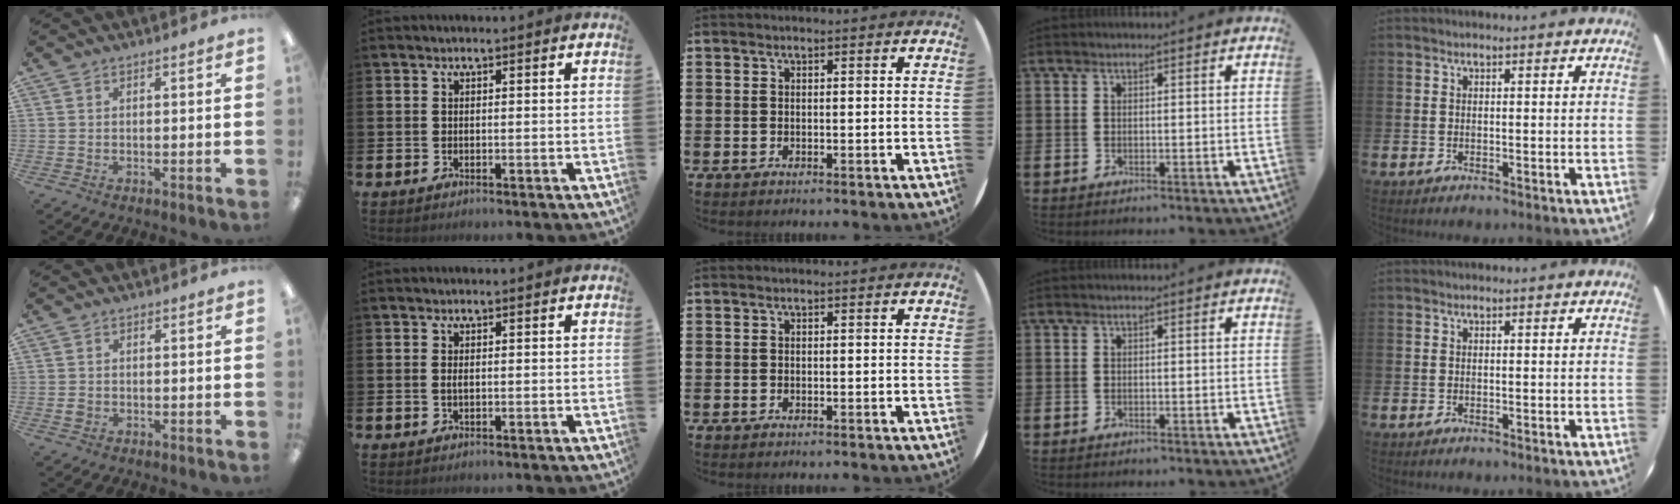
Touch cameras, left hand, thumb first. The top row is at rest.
{"thumb": {"total": 1.2, "force": [-0.1, 1.1, 0.5], "torque": [-0.009, 0.004, -0.004]}, "index": {"total": 0.6, "force": [0.0, 0.2, 0.6], "torque": [-0.005, -0.001, -0.002]}}